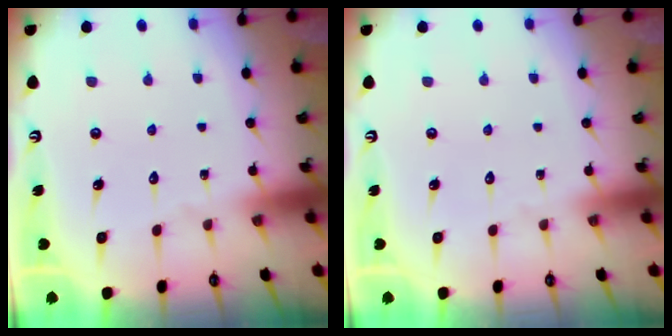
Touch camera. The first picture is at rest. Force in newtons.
{"total": 0.0}